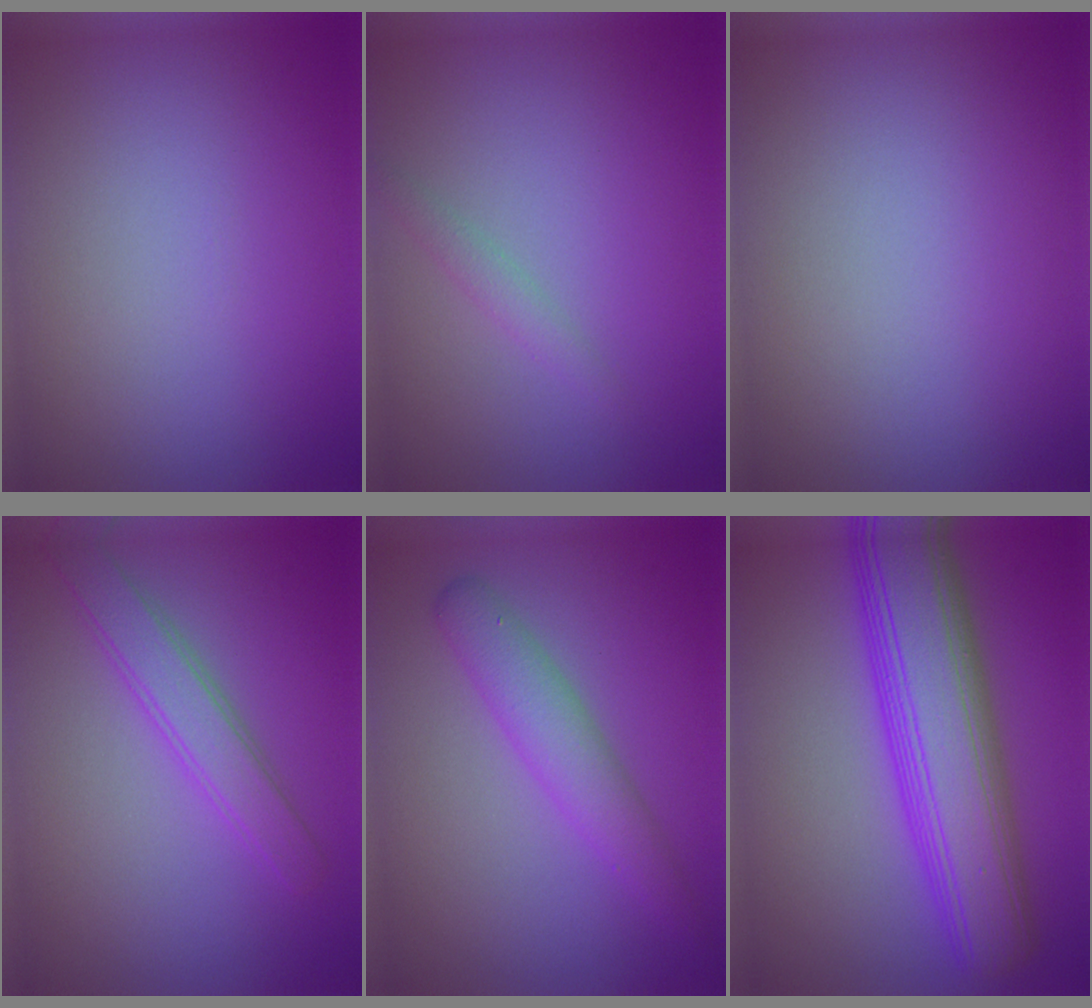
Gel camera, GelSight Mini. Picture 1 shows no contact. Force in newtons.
{"total": 1.1, "press": 1.1, "slide": 0.1}
{"total": 0.0}
{"total": 3.2, "press": 3.2, "slide": 0.1}
{"total": 3.5, "press": 3.5, "slide": 0.2}
{"total": 10.4, "press": 10.4, "slide": 0.2}